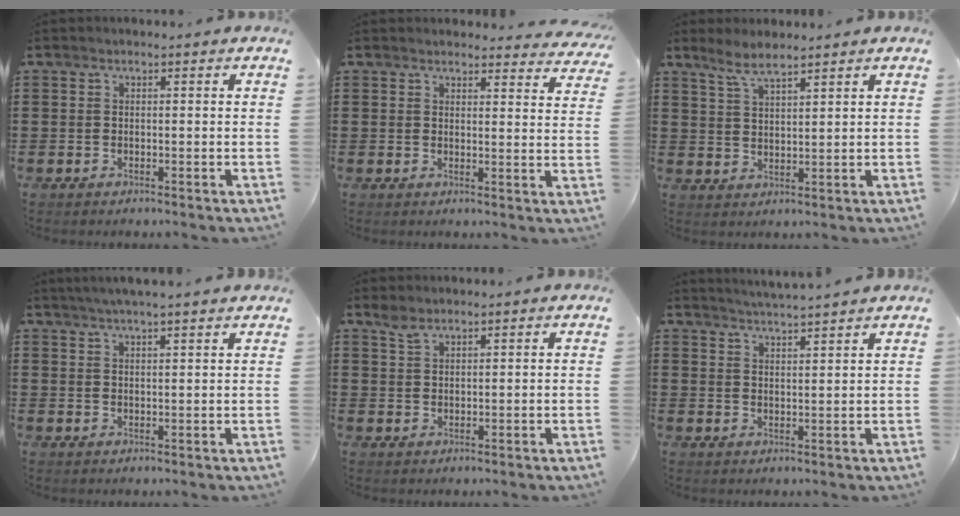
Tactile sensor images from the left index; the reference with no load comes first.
{"total": 2.7, "force": [2.7, 0.5, 0.4], "torque": [-0.009, -0.013, 0.048]}
{"total": 3.7, "force": [3.1, 0.5, 2.0], "torque": [-0.047, -0.001, 0.056]}
{"total": 2.9, "force": [2.6, -0.5, 1.1], "torque": [-0.028, -0.002, 0.047]}
{"total": 1.6, "force": [1.3, 0.5, 0.7], "torque": [-0.018, 0.000, 0.025]}
{"total": 3.2, "force": [3.0, -0.9, 0.2], "torque": [-0.013, -0.017, 0.053]}